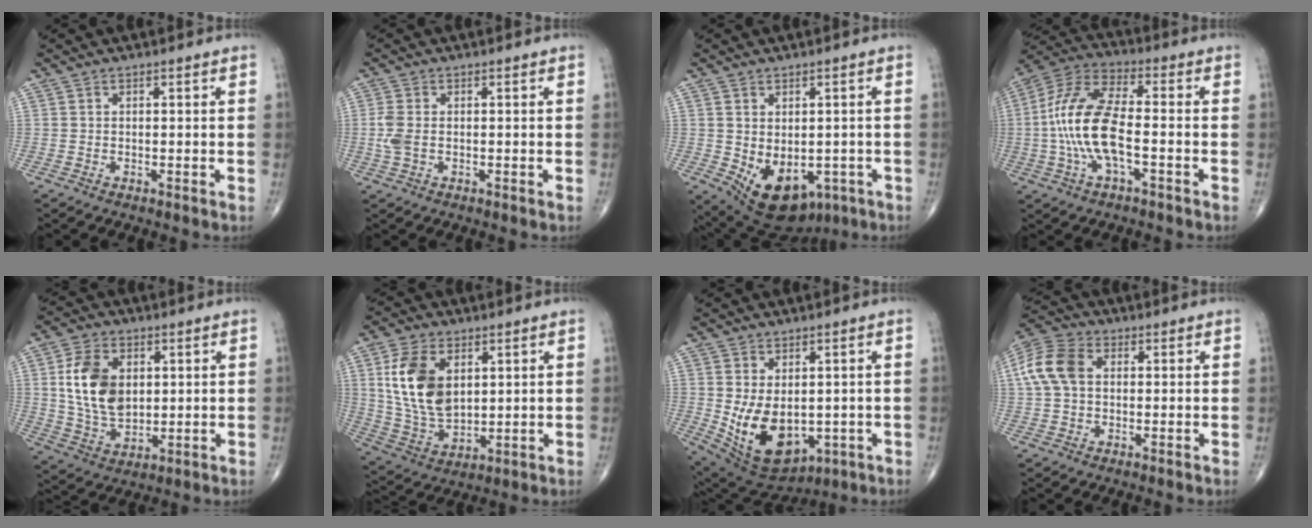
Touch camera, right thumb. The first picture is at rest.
{"total": 3.5, "force": [-0.3, 2.1, 2.8], "torque": [-0.079, 0.002, -0.007]}
{"total": 12.1, "force": [-3.7, 7.9, 8.5], "torque": [-0.107, 0.000, -0.030]}
{"total": 14.8, "force": [-2.4, 5.9, 13.4], "torque": [-0.283, 0.036, -0.050]}
{"total": 13.3, "force": [2.5, 8.8, 9.6], "torque": [-0.159, -0.012, 0.053]}
{"total": 14.9, "force": [4.0, 9.2, 11.0], "torque": [-0.198, -0.018, 0.087]}
{"total": 13.5, "force": [-1.4, 8.7, 10.3], "torque": [-0.158, -0.012, 0.013]}
{"total": 9.6, "force": [1.5, 6.8, 6.7], "torque": [-0.143, 0.025, 0.022]}